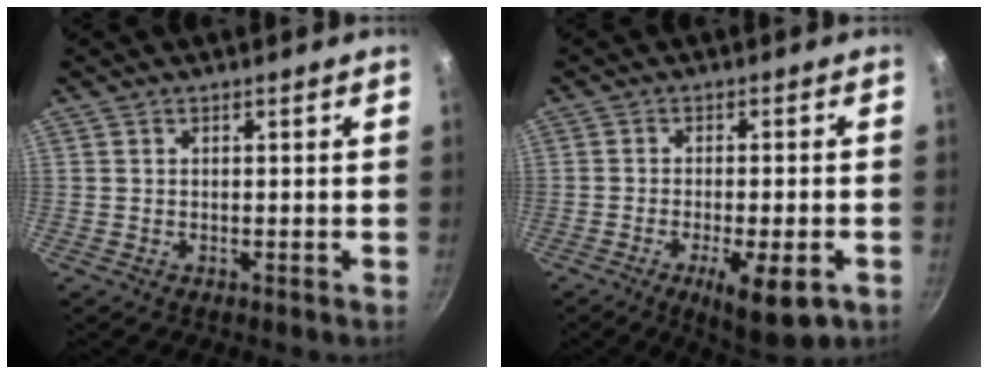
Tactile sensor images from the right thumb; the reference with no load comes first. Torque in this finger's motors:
{"motor_torque": [-0.05, 0.53, -0.07, -0.19, 0.22]}